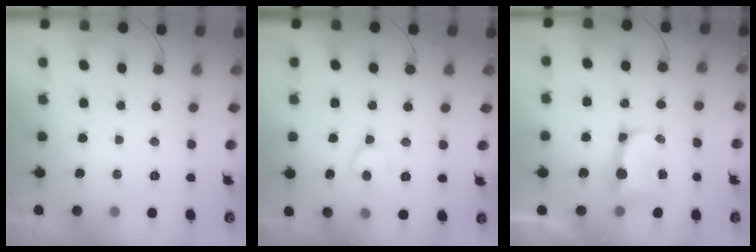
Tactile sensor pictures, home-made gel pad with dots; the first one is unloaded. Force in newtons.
{"total": 9.0, "press": 9.0, "slide": 0.8}
{"total": 9.6, "press": 9.5, "slide": 1.3}